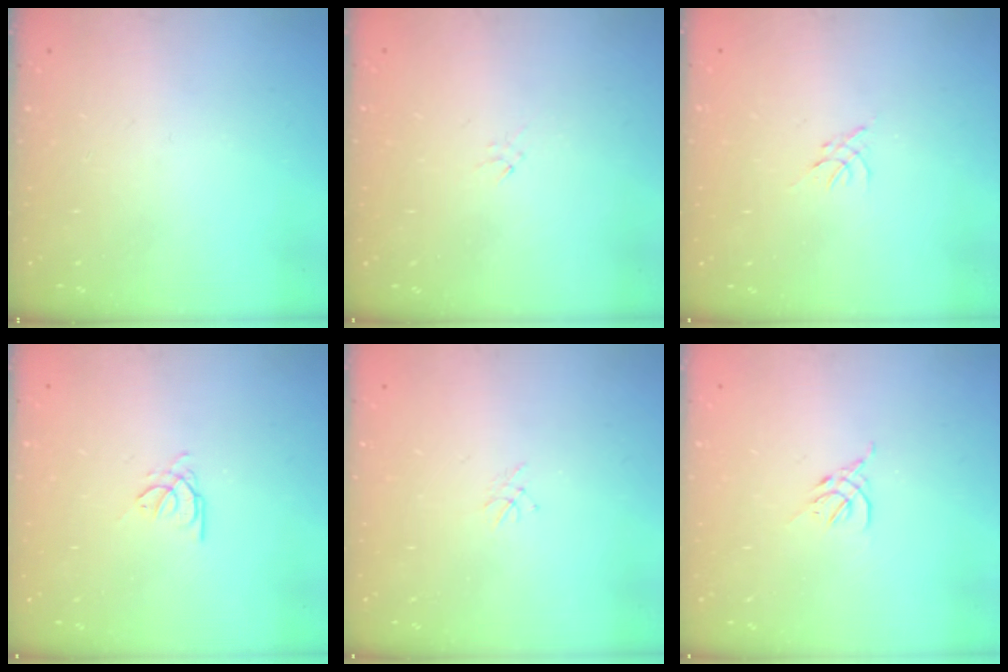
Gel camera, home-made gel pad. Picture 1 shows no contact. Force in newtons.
{"total": 0.0}
{"total": 0.0}
{"total": 0.7, "press": 0.6, "slide": 0.3}
{"total": 1.5, "press": 1.4, "slide": 0.4}
{"total": 2.6, "press": 2.5, "slide": 0.8}